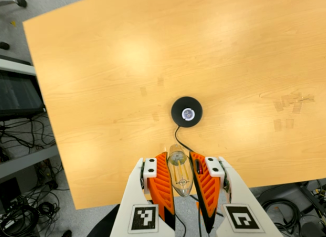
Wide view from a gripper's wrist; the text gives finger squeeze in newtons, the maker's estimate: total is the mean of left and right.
{"total": 19.9, "left": 21.8, "right": 18.0}